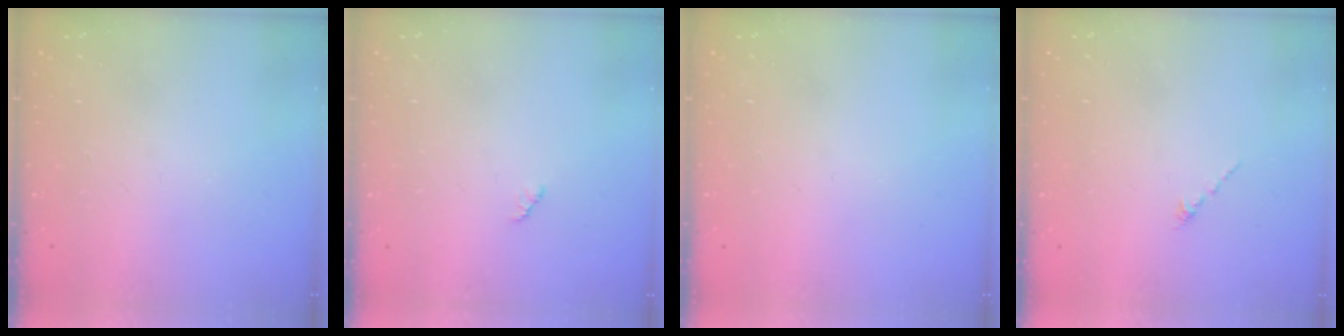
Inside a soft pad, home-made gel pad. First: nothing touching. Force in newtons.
{"total": 2.1, "press": 2.1, "slide": 0.3}
{"total": 0.0}
{"total": 0.0}